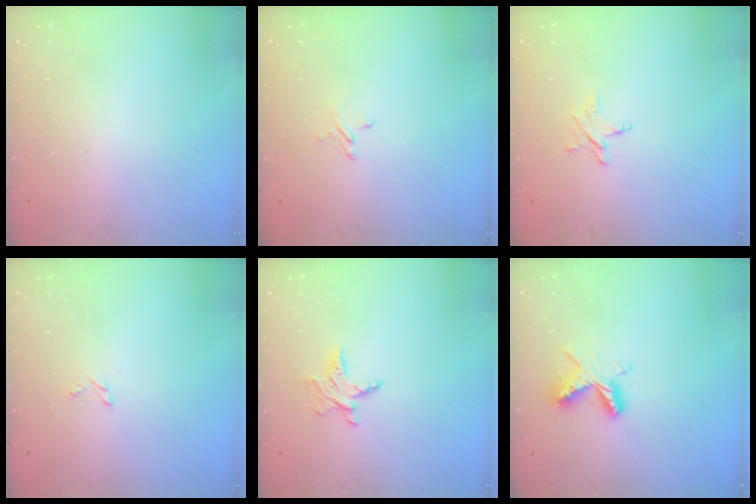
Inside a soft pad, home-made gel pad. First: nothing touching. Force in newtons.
{"total": 2.7, "press": 2.7, "slide": 0.2}
{"total": 3.9, "press": 3.9, "slide": 0.3}
{"total": 2.4, "press": 2.4, "slide": 0.2}
{"total": 5.7, "press": 5.7, "slide": 0.5}
{"total": 7.2, "press": 7.2, "slide": 0.7}